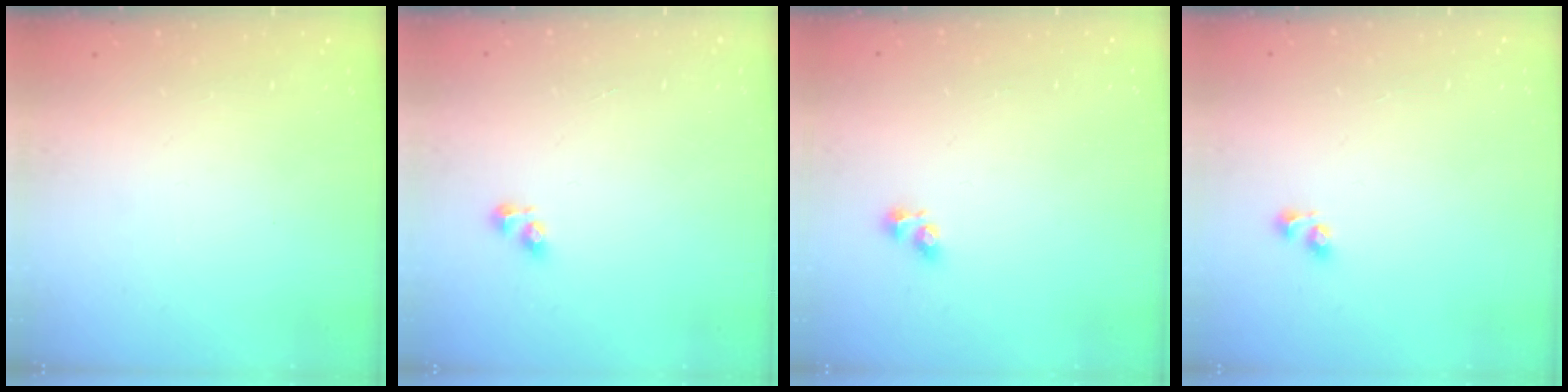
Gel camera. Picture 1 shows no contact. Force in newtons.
{"total": 4.1, "press": 4.0, "slide": 0.6}
{"total": 2.4, "press": 2.4, "slide": 0.2}
{"total": 3.5, "press": 3.5, "slide": 0.3}